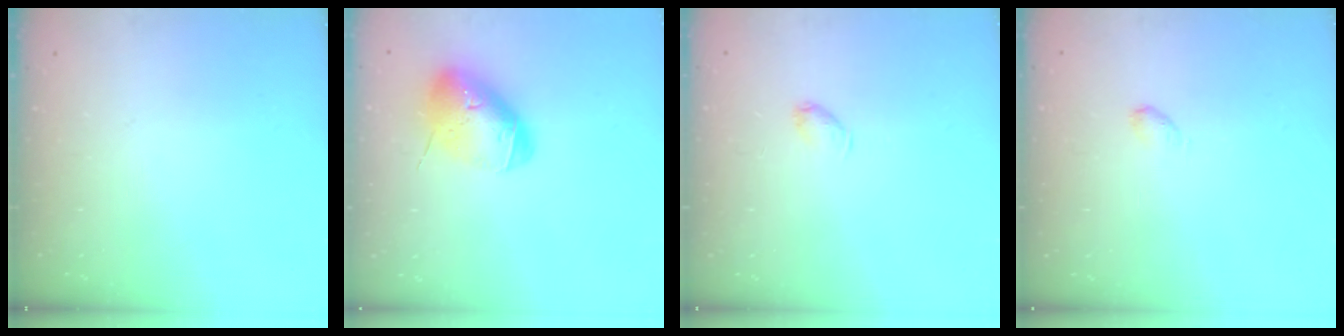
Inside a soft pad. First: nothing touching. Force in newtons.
{"total": 15.7, "press": 15.5, "slide": 2.5}
{"total": 3.5, "press": 3.4, "slide": 0.6}
{"total": 2.9, "press": 2.9, "slide": 0.4}